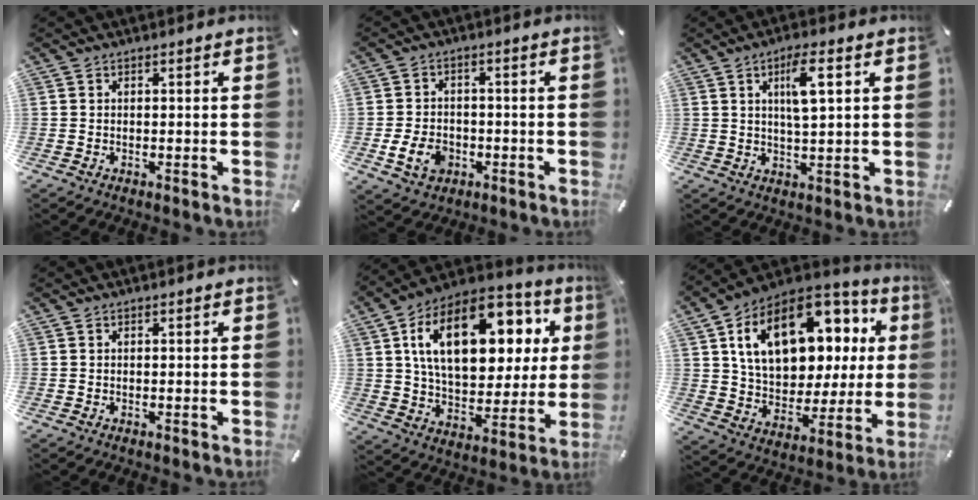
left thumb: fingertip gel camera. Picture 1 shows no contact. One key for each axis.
{"total": 7.2, "fx": -2.4, "fy": 5.5, "fz": 4.0, "tx": -0.082, "ty": 0.007, "tz": -0.044}
{"total": 7.6, "fx": 2.8, "fy": 1.6, "fz": 6.9, "tx": -0.125, "ty": -0.003, "tz": 0.041}
{"total": 0.0}
{"total": 23.5, "fx": 8.5, "fy": 13.2, "fz": 17.4, "tx": -0.303, "ty": -0.024, "tz": 0.138}
{"total": 20.7, "fx": 7.9, "fy": 13.4, "fz": 13.6, "tx": -0.229, "ty": -0.031, "tz": 0.140}